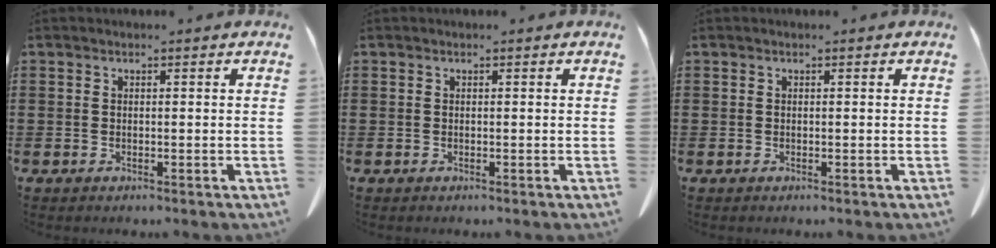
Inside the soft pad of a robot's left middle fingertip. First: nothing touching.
{"total": 0.0}
{"total": 0.0}